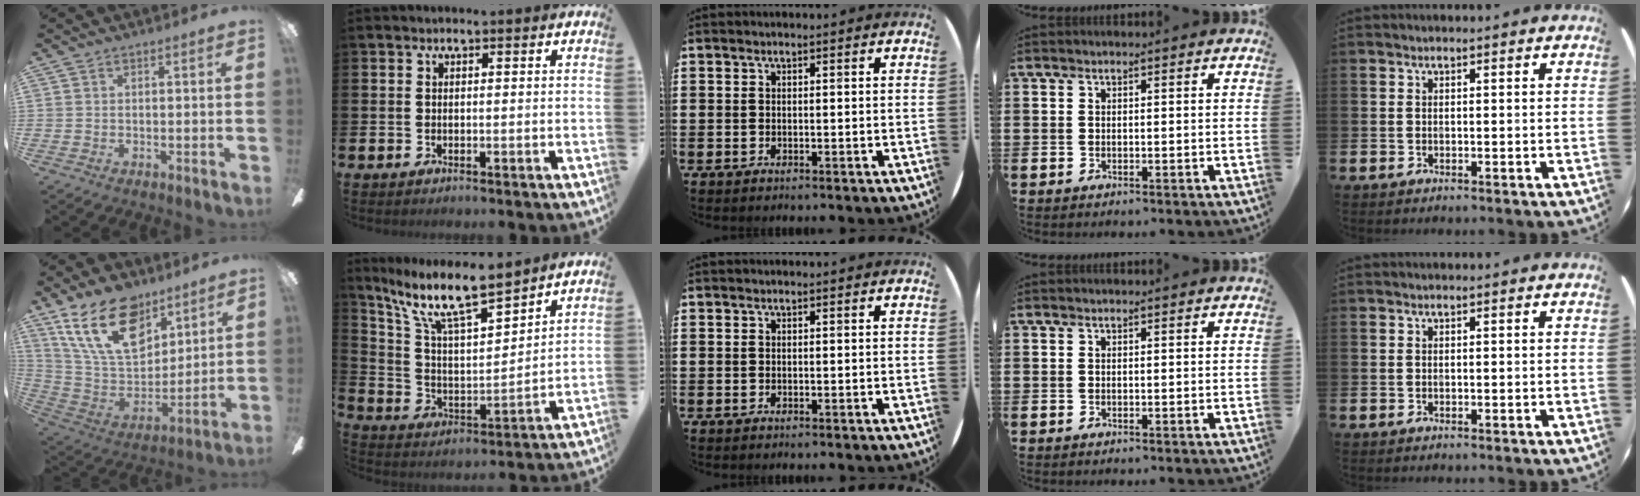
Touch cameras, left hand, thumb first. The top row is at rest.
{"thumb": {"total": 22.0, "force": [12.5, 12.2, 13.2], "torque": [-0.256, -0.058, 0.224]}, "index": {"total": 11.2, "force": [9.3, 2.1, 6.0], "torque": [-0.146, -0.049, 0.160]}}